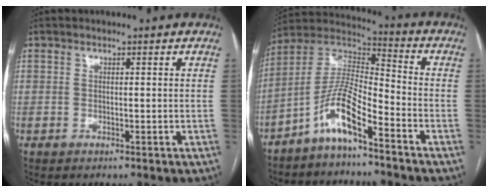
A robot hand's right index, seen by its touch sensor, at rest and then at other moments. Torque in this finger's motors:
{"motor_torque": [0.85, -0.76, 0.42, 0.15]}